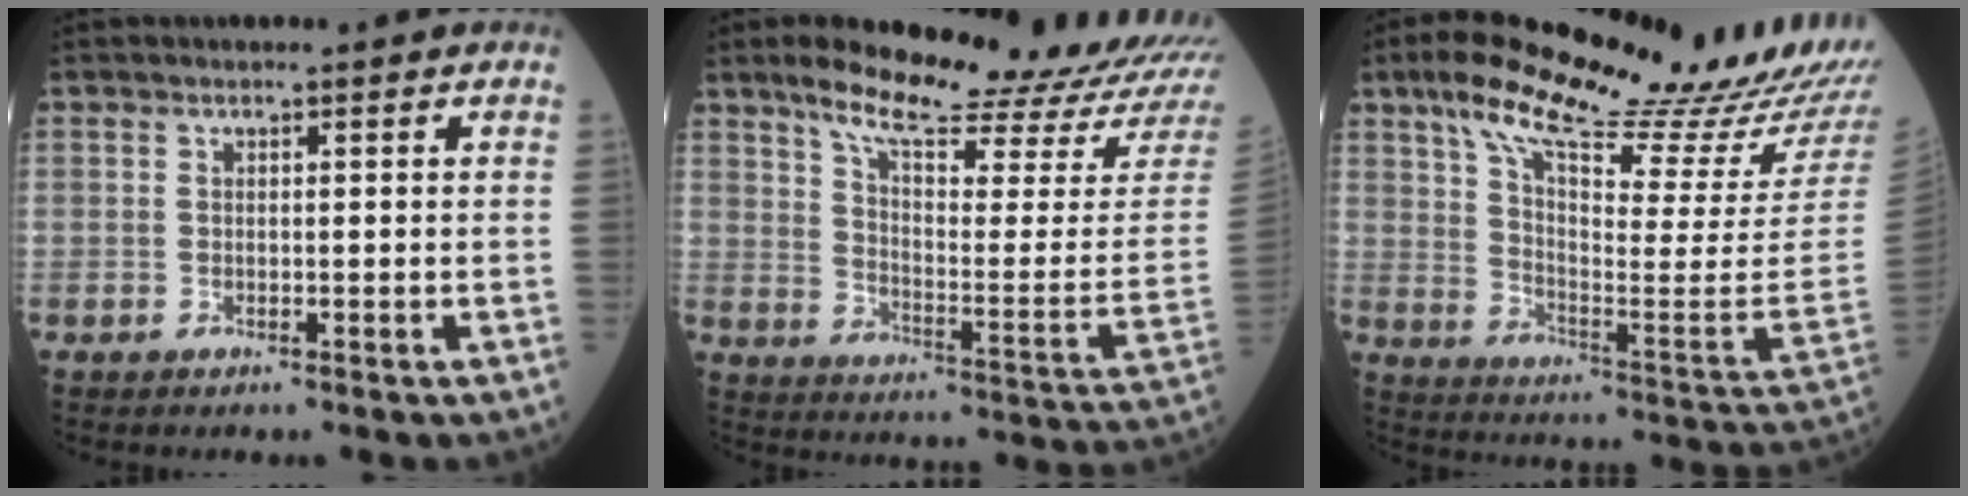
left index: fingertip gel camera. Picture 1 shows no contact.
{"total": 21.2, "force": [18.5, 1.3, 10.5], "torque": [-0.161, -0.072, 0.244]}
{"total": 27.5, "force": [22.2, 3.1, 15.9], "torque": [-0.260, -0.046, 0.303]}